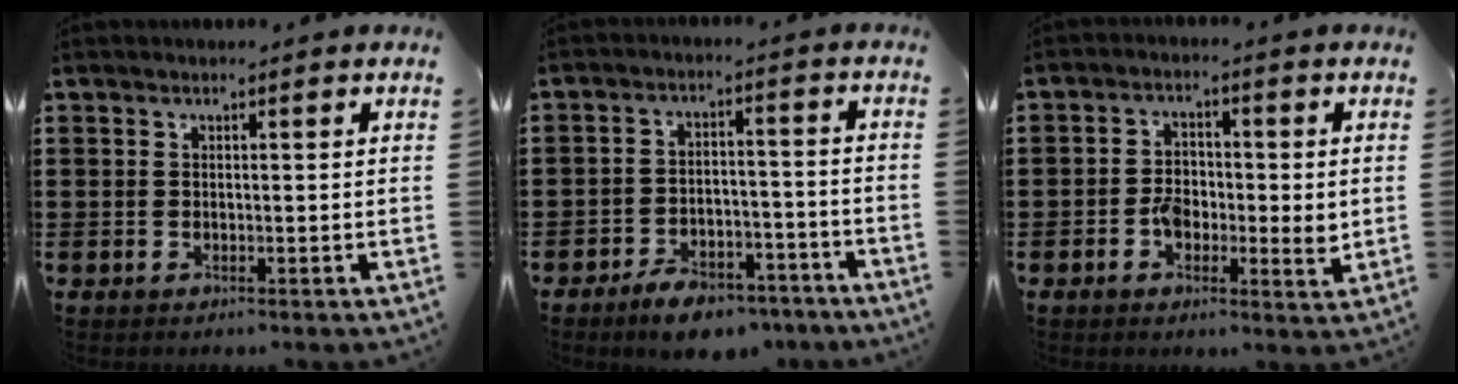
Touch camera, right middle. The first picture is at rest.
{"total": 6.3, "force": [-5.5, 1.9, 2.4], "torque": [-0.041, 0.013, -0.103]}
{"total": 4.8, "force": [-1.1, 2.9, 3.6], "torque": [-0.052, 0.004, -0.024]}